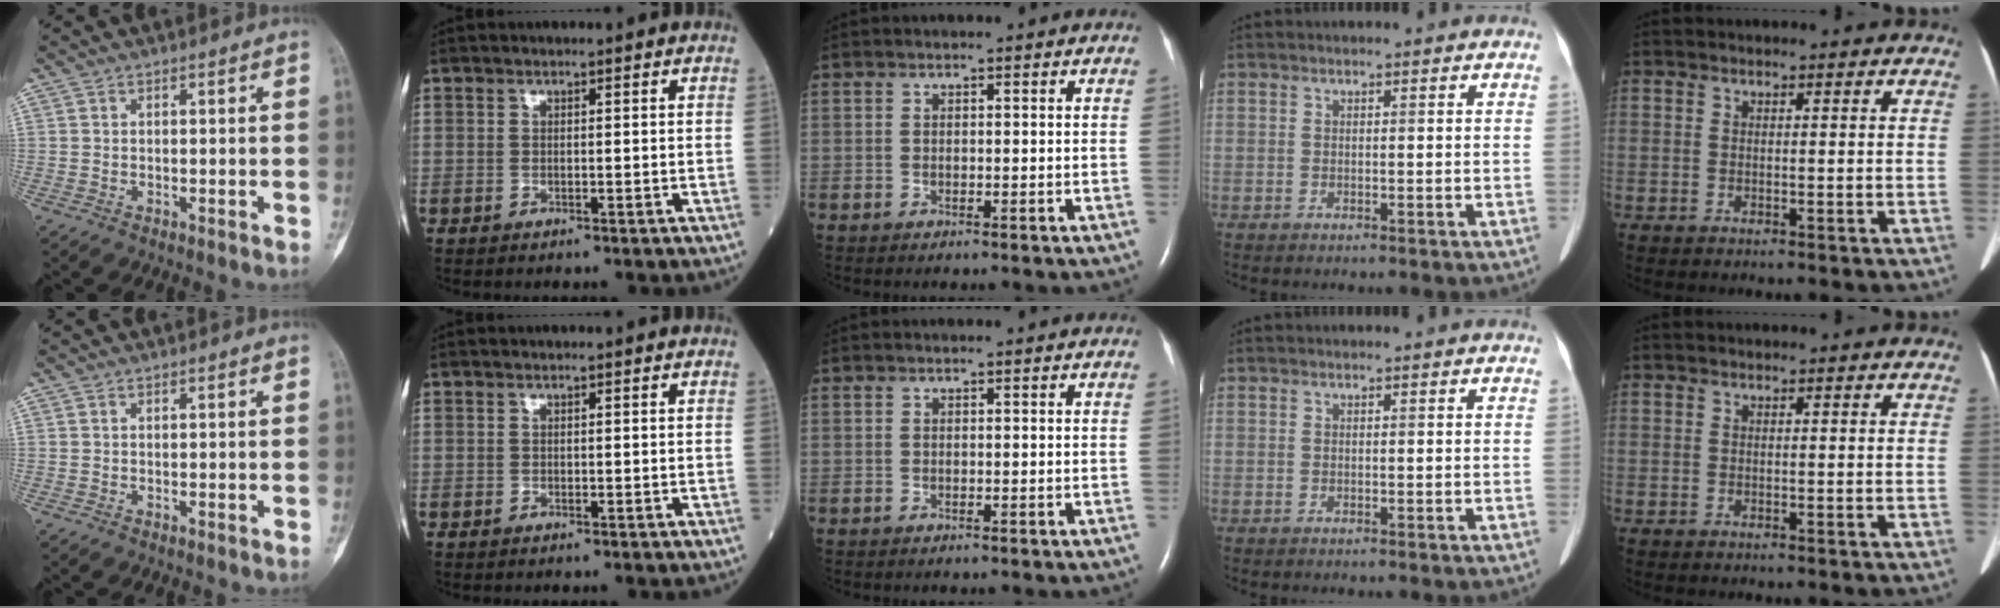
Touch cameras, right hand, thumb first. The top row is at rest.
{}